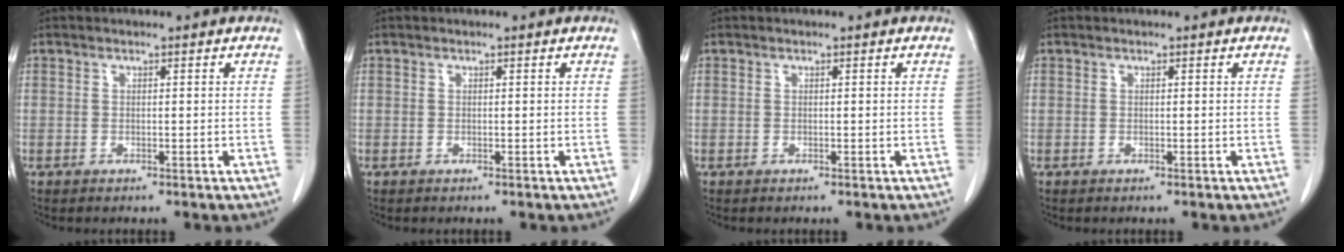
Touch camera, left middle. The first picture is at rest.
{"total": 0.0}
{"total": 0.0}
{"total": 0.0}